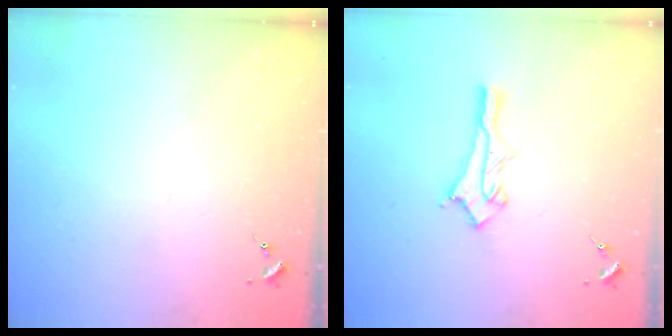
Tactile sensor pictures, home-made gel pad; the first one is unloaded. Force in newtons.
{"total": 12.5, "press": 12.5, "slide": 1.2}